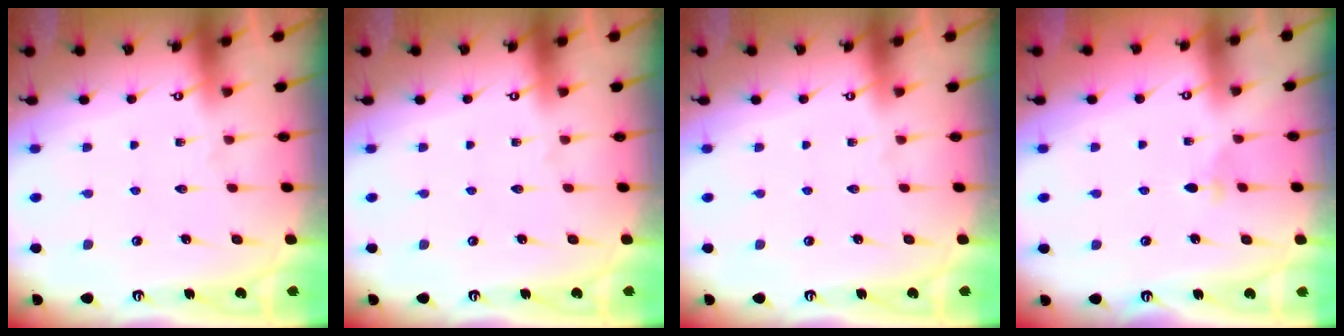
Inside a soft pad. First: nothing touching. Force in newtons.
{"total": 0.0}
{"total": 0.0}
{"total": 2.7, "press": 2.6, "slide": 0.6}